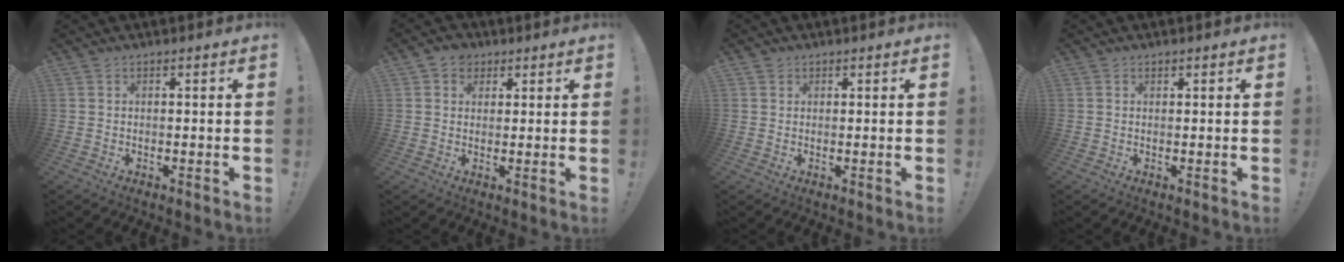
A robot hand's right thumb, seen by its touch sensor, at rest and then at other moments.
{"total": 4.0, "force": [1.7, 3.5, 1.1], "torque": [-0.018, 0.000, 0.031]}
{"total": 1.2, "force": [0.7, 0.9, 0.0], "torque": [0.003, -0.001, 0.013]}
{"total": 0.6, "force": [0.5, 0.3, 0.1], "torque": [0.000, -0.002, 0.010]}